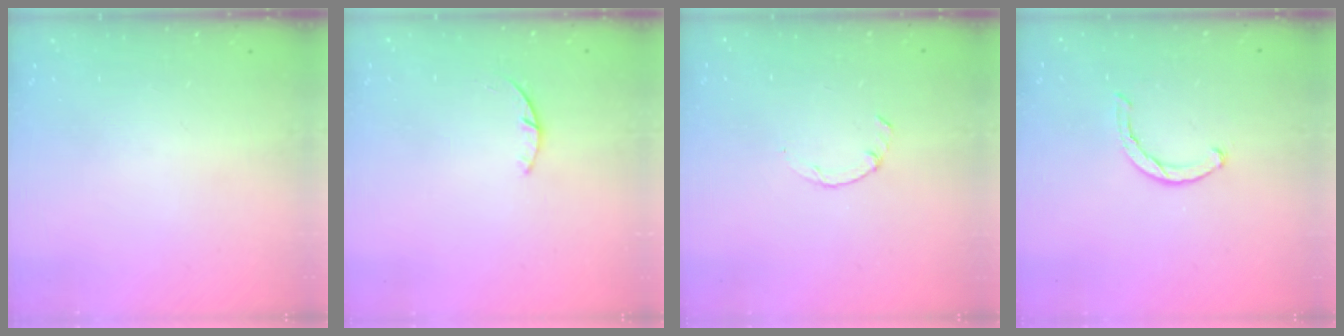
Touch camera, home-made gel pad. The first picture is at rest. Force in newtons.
{"total": 1.4, "press": 1.4, "slide": 0.3}
{"total": 1.5, "press": 1.4, "slide": 0.3}
{"total": 2.3, "press": 2.3, "slide": 0.4}